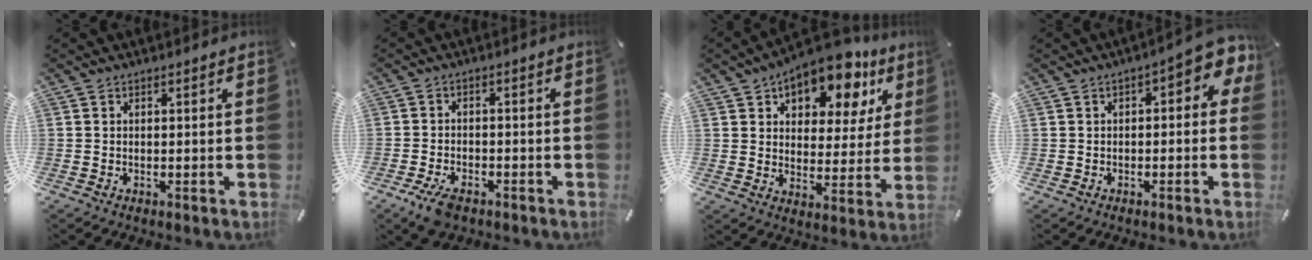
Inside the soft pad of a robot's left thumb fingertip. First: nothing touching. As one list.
[{"total": 5.0, "force": [-3.2, 2.4, 3.0], "torque": [-0.072, 0.010, -0.061]}, {"total": 14.8, "force": [10.7, 7.3, 7.1], "torque": [-0.102, -0.073, 0.182]}, {"total": 5.1, "force": [0.3, 2.6, 4.3], "torque": [-0.066, 0.003, 0.001]}]